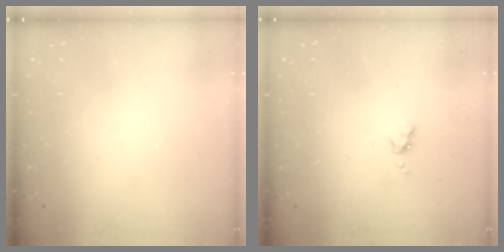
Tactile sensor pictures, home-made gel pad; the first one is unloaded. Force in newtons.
{"total": 4.0, "press": 4.0, "slide": 0.6}